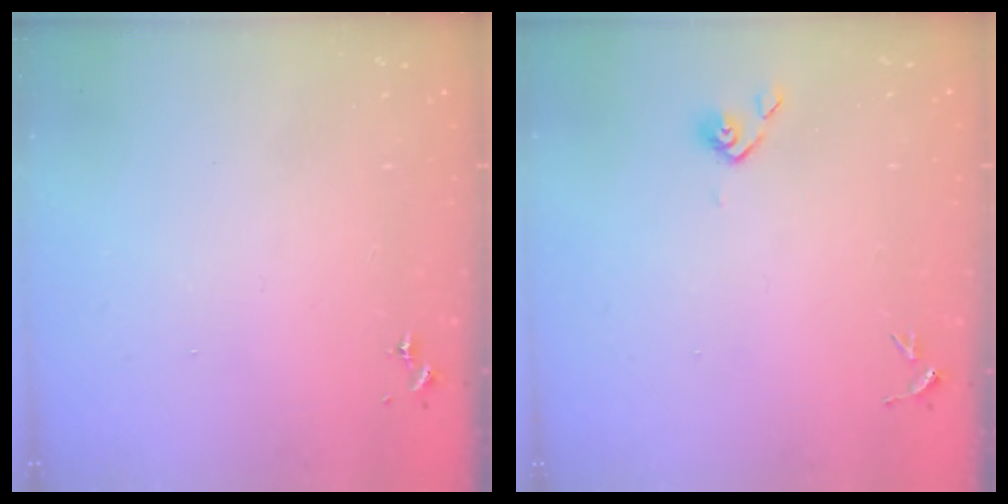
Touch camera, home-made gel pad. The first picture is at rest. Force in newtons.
{"total": 4.2, "press": 4.1, "slide": 1.1}